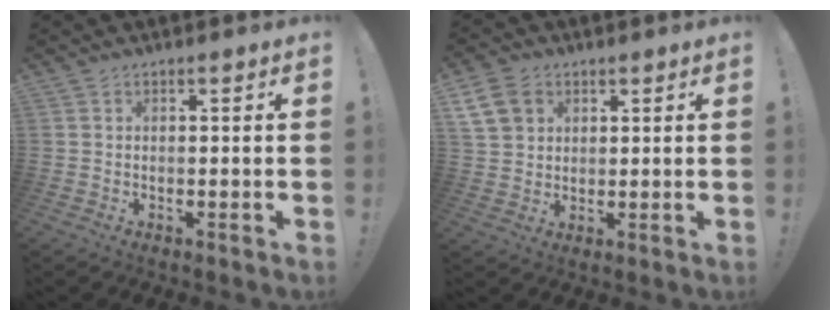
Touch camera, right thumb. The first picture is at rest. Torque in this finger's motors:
{"motor_torque": [0.01, 0.01, 0.05, 0.02, 0.00]}